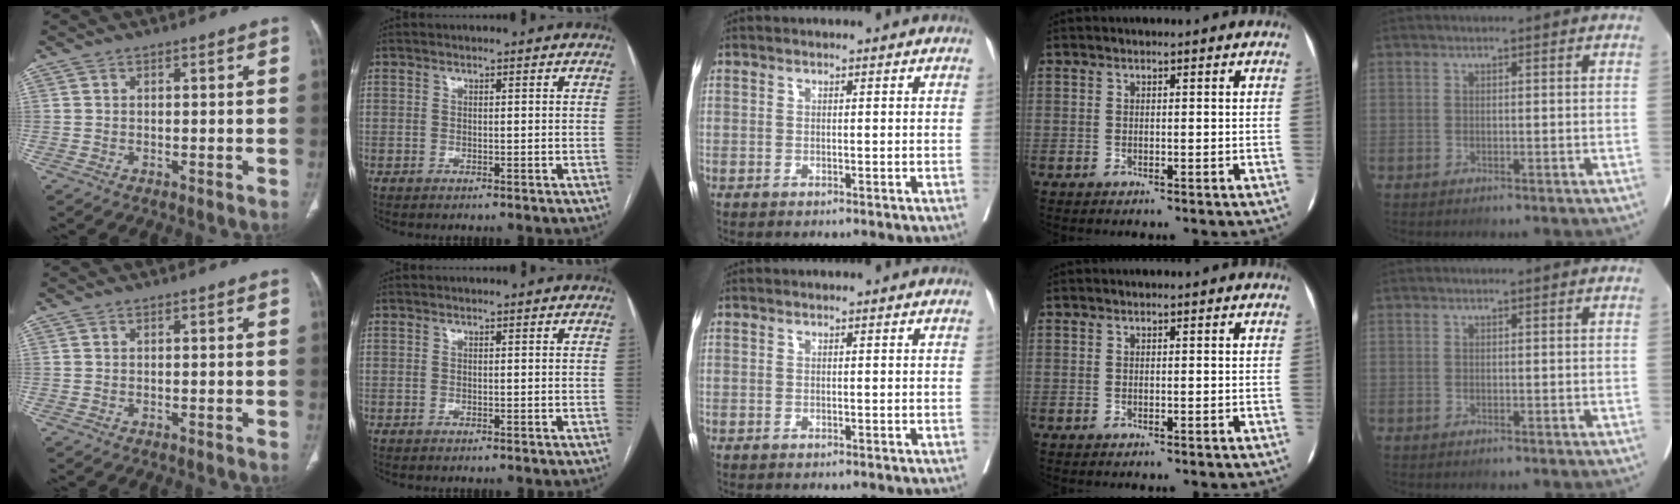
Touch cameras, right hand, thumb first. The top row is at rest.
{}